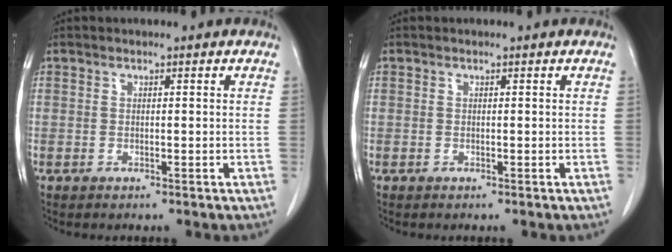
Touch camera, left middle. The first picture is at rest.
{"total": 0.0}